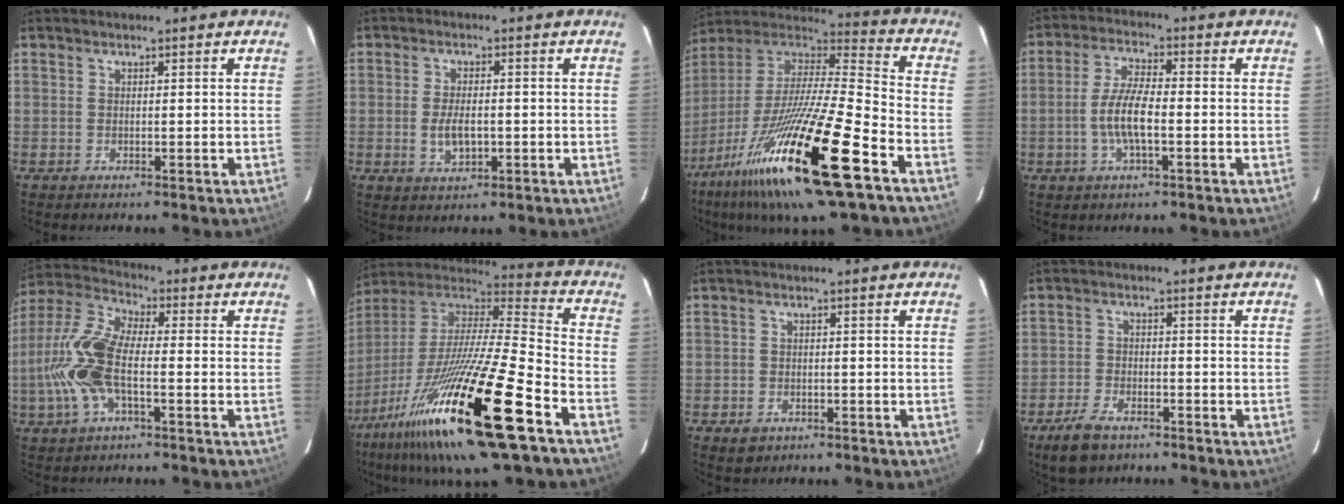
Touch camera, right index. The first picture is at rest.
{"total": 4.8, "force": [-0.9, 2.3, 4.1], "torque": [-0.082, -0.003, -0.013]}
{"total": 29.6, "force": [-16.5, 3.1, 24.3], "torque": [-0.438, -0.060, -0.297]}
{"total": 7.2, "force": [-1.8, 1.8, 6.7], "torque": [-0.137, 0.005, -0.037]}
{"total": 13.4, "force": [-2.9, 4.9, 12.1], "torque": [-0.273, 0.006, -0.065]}
{"total": 31.5, "force": [-17.7, 2.9, 25.9], "torque": [-0.458, -0.066, -0.314]}
{"total": 3.2, "force": [-1.7, 2.5, 0.9], "torque": [-0.027, 0.001, -0.022]}
{"total": 7.0, "force": [-5.0, 3.5, 3.5], "torque": [-0.098, -0.004, -0.091]}